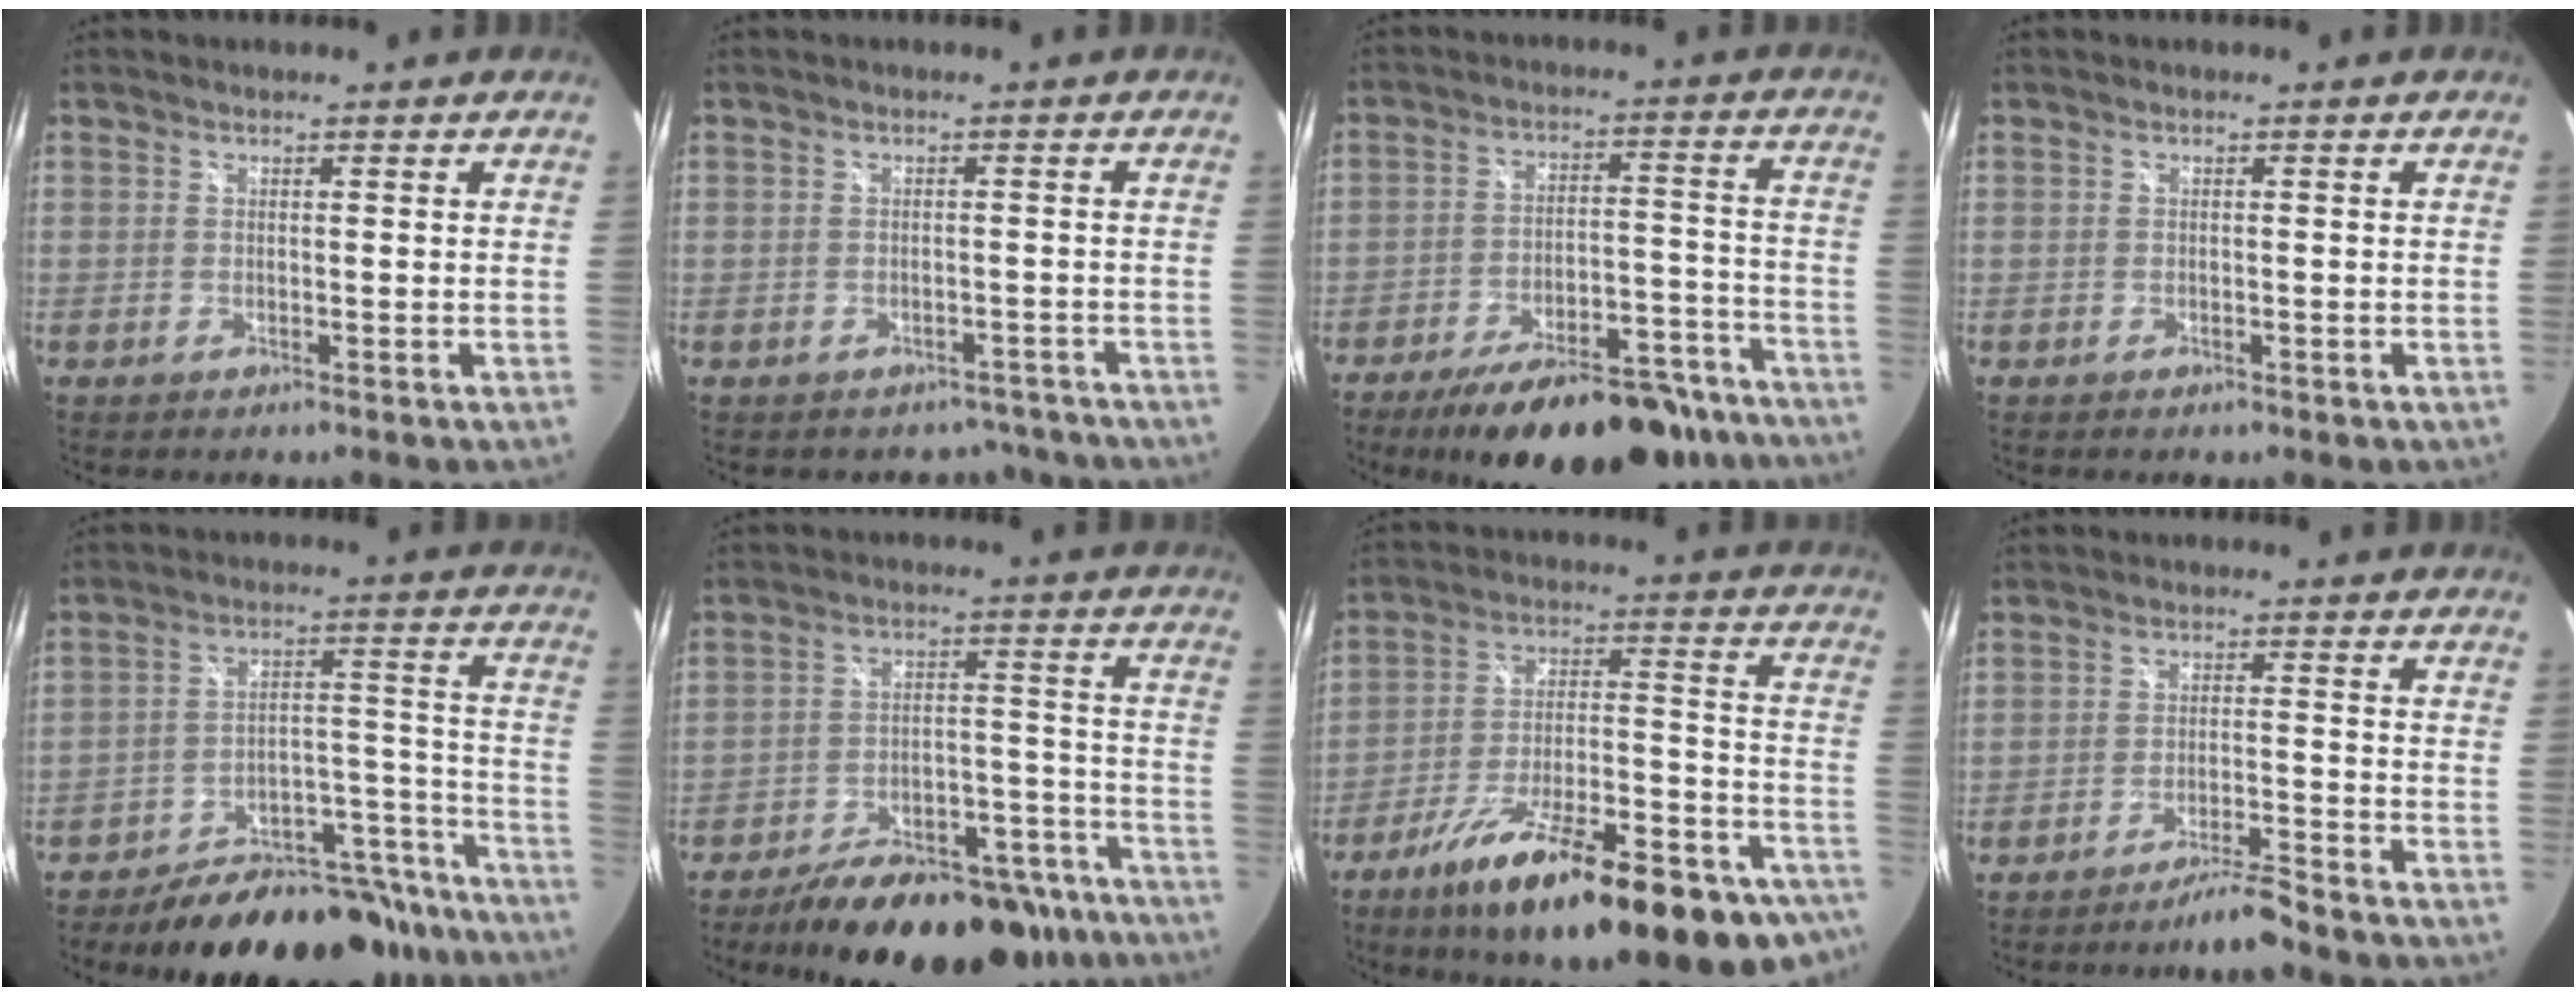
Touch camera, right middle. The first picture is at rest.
{"total": 4.8, "force": [-3.8, 2.9, 0.5], "torque": [0.002, 0.018, -0.035]}
{"total": 22.6, "force": [-18.0, 7.9, 11.2], "torque": [-0.176, 0.005, -0.234]}
{"total": 0.7, "force": [-0.3, 0.5, 0.4], "torque": [-0.006, -0.004, -0.003]}
{"total": 23.5, "force": [-20.5, 8.5, 7.6], "torque": [-0.094, 0.055, -0.262]}
{"total": 24.0, "force": [-19.0, 9.3, 11.2], "torque": [-0.176, 0.019, -0.240]}
{"total": 30.4, "force": [-21.6, 8.4, 19.6], "torque": [-0.281, -0.026, -0.305]}
{"total": 5.2, "force": [-4.8, -0.5, 1.9], "torque": [-0.052, -0.002, -0.083]}